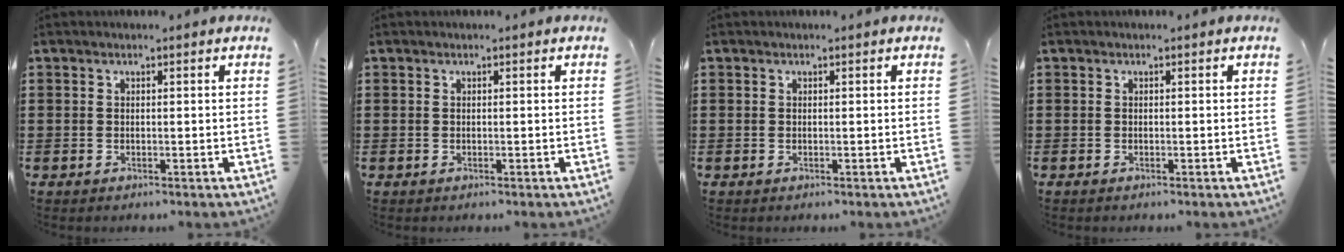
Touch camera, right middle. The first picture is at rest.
{"total": 0.0}
{"total": 0.0}
{"total": 0.0}